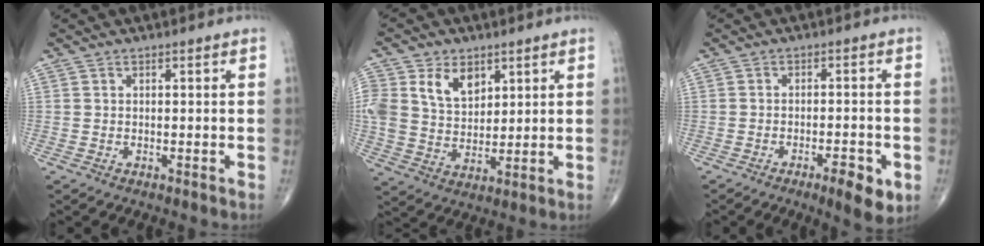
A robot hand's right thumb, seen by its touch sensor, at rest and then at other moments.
{"total": 11.6, "force": [4.9, 8.0, 6.8], "torque": [-0.115, -0.014, 0.100]}
{"total": 7.8, "force": [-3.5, 2.2, 6.6], "torque": [-0.090, 0.004, -0.045]}